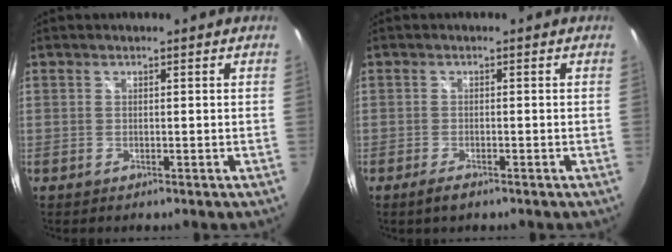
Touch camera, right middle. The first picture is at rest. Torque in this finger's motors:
{"motor_torque": [0.28, -0.24, 0.02, 0.01]}